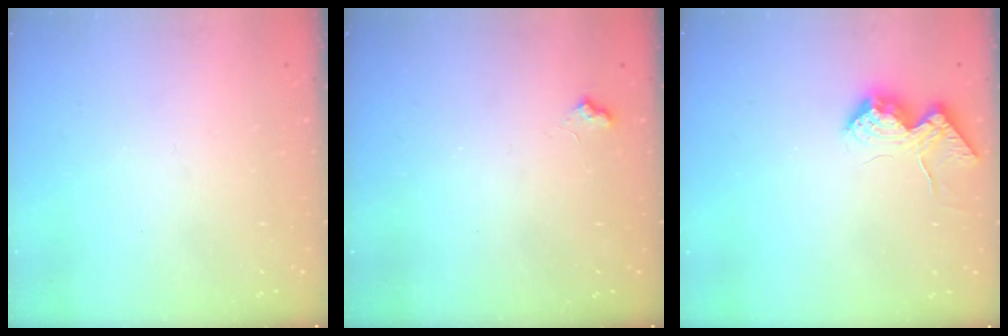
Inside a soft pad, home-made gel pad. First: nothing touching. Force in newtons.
{"total": 6.0, "press": 6.0, "slide": 0.8}
{"total": 16.7, "press": 16.7, "slide": 0.5}